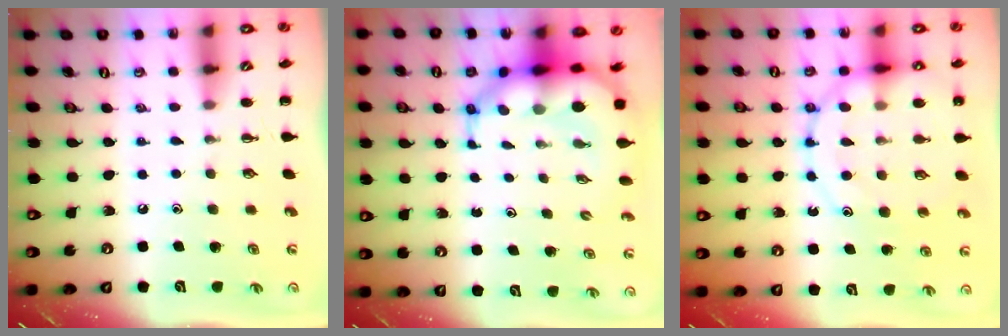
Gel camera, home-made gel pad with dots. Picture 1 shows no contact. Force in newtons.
{"total": 9.5, "press": 9.2, "slide": 2.5}
{"total": 16.1, "press": 15.9, "slide": 2.6}